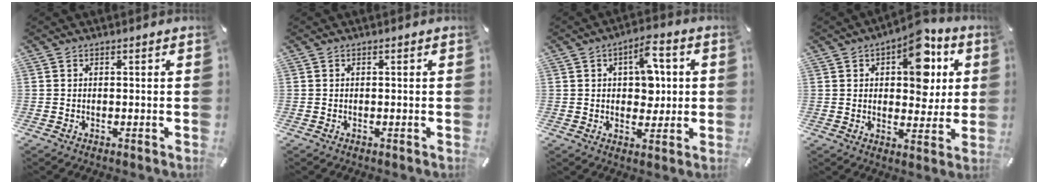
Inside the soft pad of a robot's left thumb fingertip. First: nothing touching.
{"total": 0.0}
{"total": 9.5, "force": [2.1, 6.0, 7.1], "torque": [-0.084, -0.002, 0.031]}
{"total": 13.7, "force": [5.6, 8.2, 9.5], "torque": [-0.122, -0.022, 0.095]}